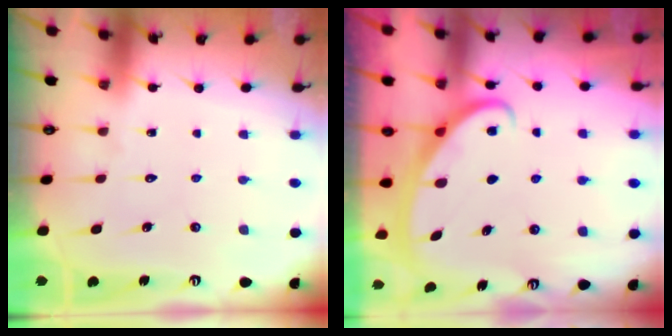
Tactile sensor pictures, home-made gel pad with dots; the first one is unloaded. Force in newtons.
{"total": 2.7, "press": 2.7, "slide": 0.3}